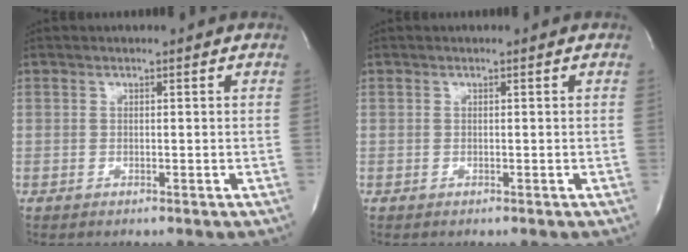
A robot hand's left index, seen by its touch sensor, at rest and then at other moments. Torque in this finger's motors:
{"motor_torque": [0.00, 0.00, 0.00, 0.00]}